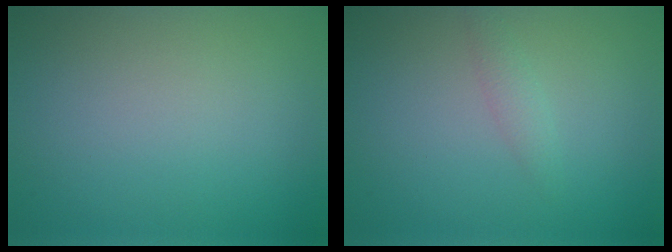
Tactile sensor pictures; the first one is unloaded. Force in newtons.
{"total": 1.2, "press": 1.2, "slide": 0.0}